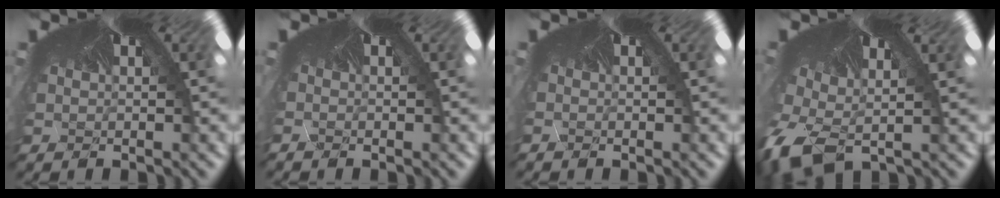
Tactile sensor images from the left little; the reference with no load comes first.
{"total": 1.0, "force": [-0.9, -0.4, 0.0], "torque": [0.007, -0.011, -0.010]}
{"total": 0.7, "force": [-0.6, -0.2, -0.1], "torque": [0.006, -0.007, -0.007]}
{"total": 7.1, "force": [-6.6, 1.9, 1.9], "torque": [-0.092, -0.099, -0.079]}